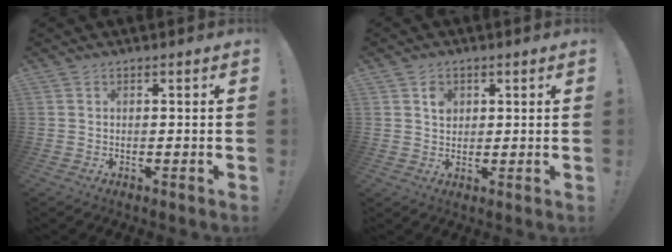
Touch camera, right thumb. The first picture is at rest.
{"total": 3.4, "force": [1.2, 2.8, 1.5], "torque": [-0.009, -0.005, 0.017]}